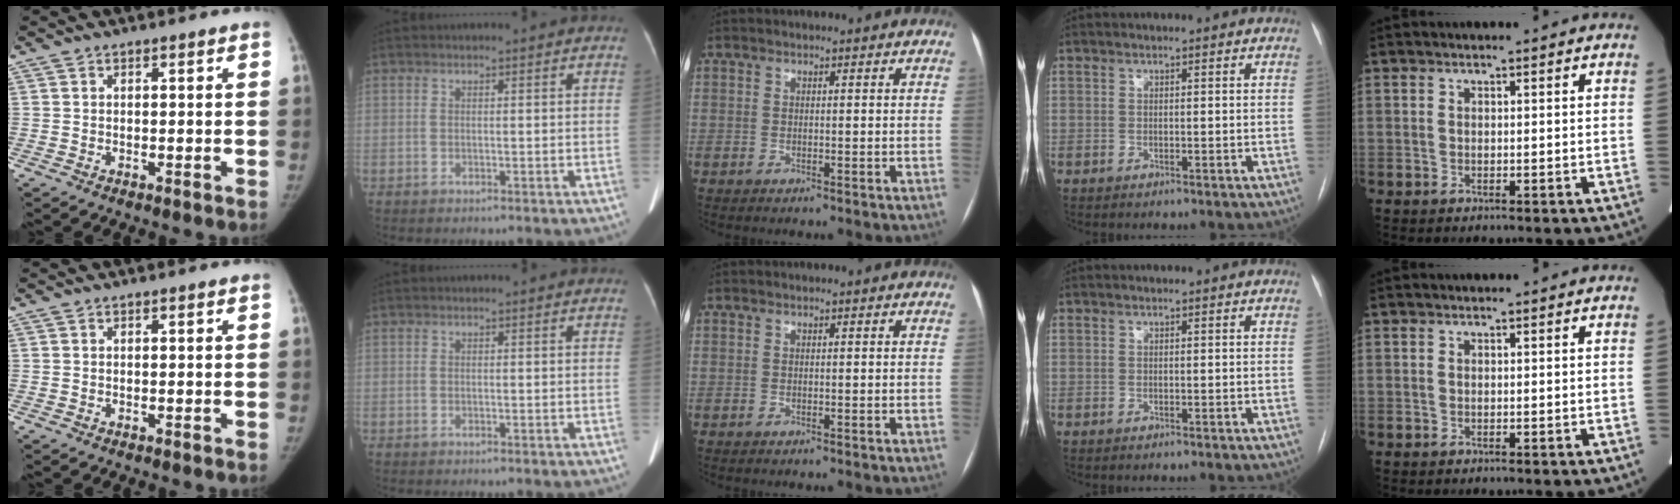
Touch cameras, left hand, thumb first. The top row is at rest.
{}